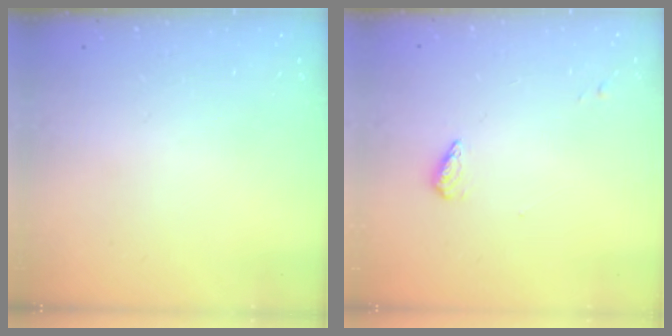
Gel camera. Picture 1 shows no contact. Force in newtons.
{"total": 3.4, "press": 3.4, "slide": 0.5}